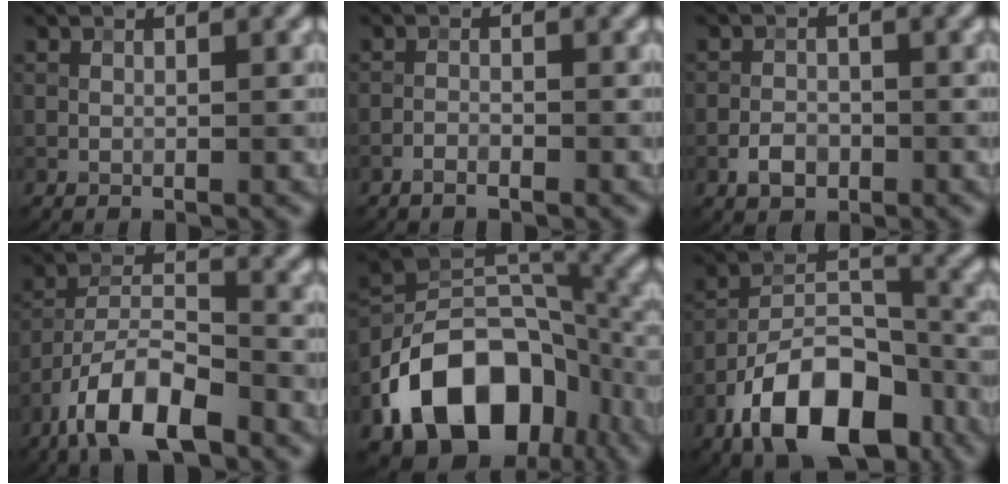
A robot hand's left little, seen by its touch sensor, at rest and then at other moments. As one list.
[{"total": 1.4, "force": [-1.2, 0.3, 0.6], "torque": [0.005, 0.005, -0.027]}, {"total": 2.0, "force": [-1.3, 1.3, 0.9], "torque": [-0.010, 0.001, -0.028]}, {"total": 8.5, "force": [-6.0, 2.7, 5.4], "torque": [-0.090, 0.007, -0.117]}, {"total": 13.8, "force": [-7.0, 8.7, 8.1], "torque": [-0.135, 0.002, -0.128]}, {"total": 12.2, "force": [-7.4, 5.9, 7.7], "torque": [-0.134, 0.000, -0.134]}]